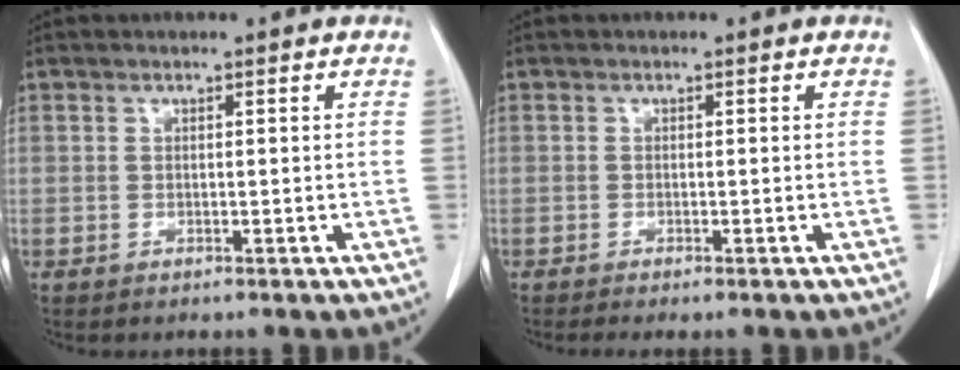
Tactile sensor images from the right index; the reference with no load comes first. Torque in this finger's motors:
{"motor_torque": [0.25, -0.25, 0.12, 0.02]}